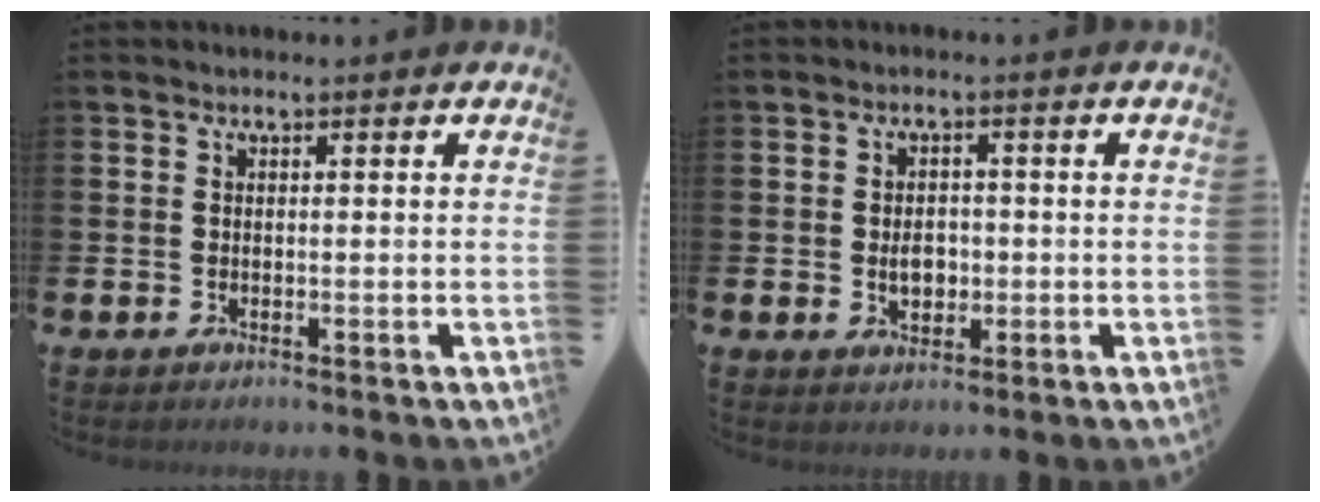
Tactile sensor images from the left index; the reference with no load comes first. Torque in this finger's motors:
{"motor_torque": [0.24, -0.01, 0.08, 0.04]}